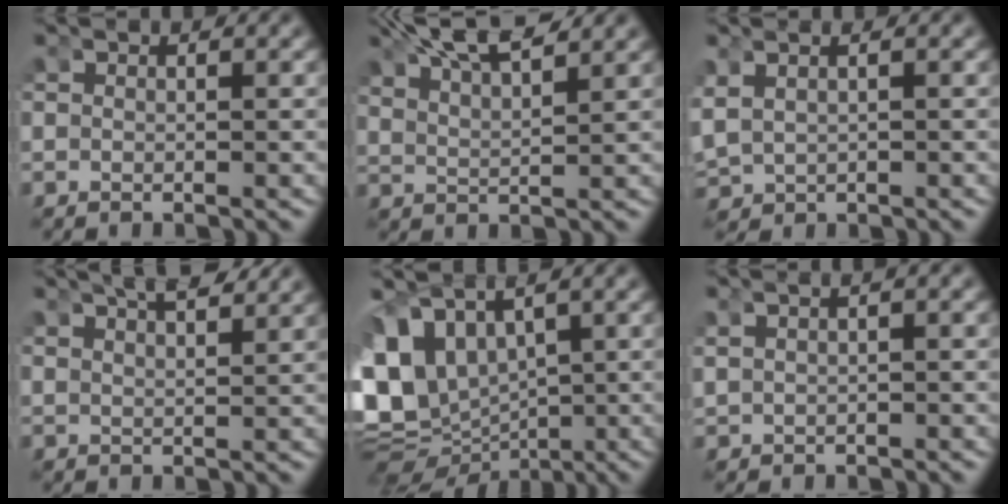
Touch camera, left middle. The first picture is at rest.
{"total": 6.6, "force": [5.1, 2.4, 3.4], "torque": [-0.079, 0.006, 0.083]}
{"total": 2.8, "force": [0.3, 2.4, 1.3], "torque": [-0.051, -0.005, 0.015]}
{"total": 5.3, "force": [4.2, 1.7, 2.8], "torque": [-0.044, 0.007, 0.068]}
{"total": 12.3, "force": [-2.3, 10.3, 6.3], "torque": [-0.176, -0.055, -0.023]}
{"total": 3.0, "force": [1.1, 1.8, 2.0], "torque": [-0.025, 0.022, 0.013]}